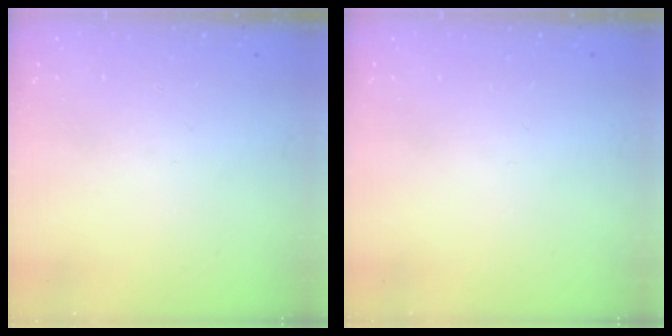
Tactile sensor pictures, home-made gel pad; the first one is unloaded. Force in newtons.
{"total": 0.0}